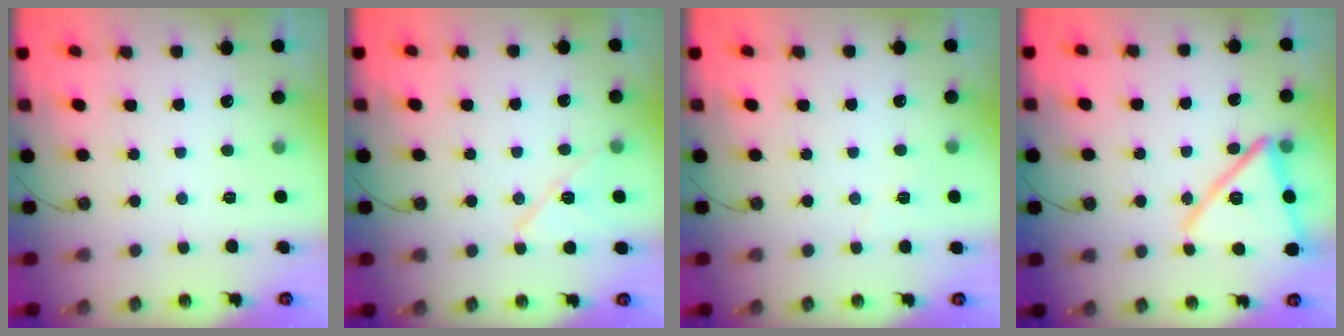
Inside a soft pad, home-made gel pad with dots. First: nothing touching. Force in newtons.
{"total": 9.8, "press": 9.7, "slide": 1.1}
{"total": 2.9, "press": 2.8, "slide": 0.7}
{"total": 16.9, "press": 16.9, "slide": 1.5}